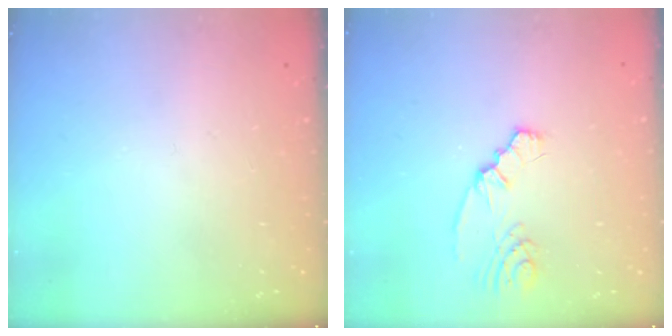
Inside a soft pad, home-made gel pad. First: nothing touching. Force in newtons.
{"total": 2.7, "press": 2.6, "slide": 0.8}